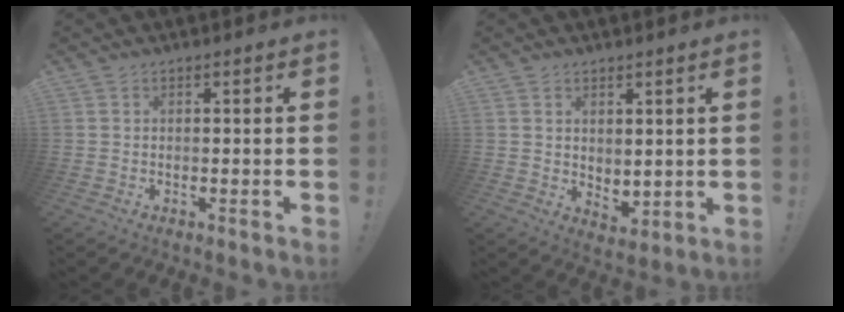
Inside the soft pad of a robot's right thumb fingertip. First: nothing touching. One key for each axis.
{"total": 3.7, "fx": 1.8, "fy": 2.5, "fz": 2.0, "tx": -0.011, "ty": -0.021, "tz": 0.033}